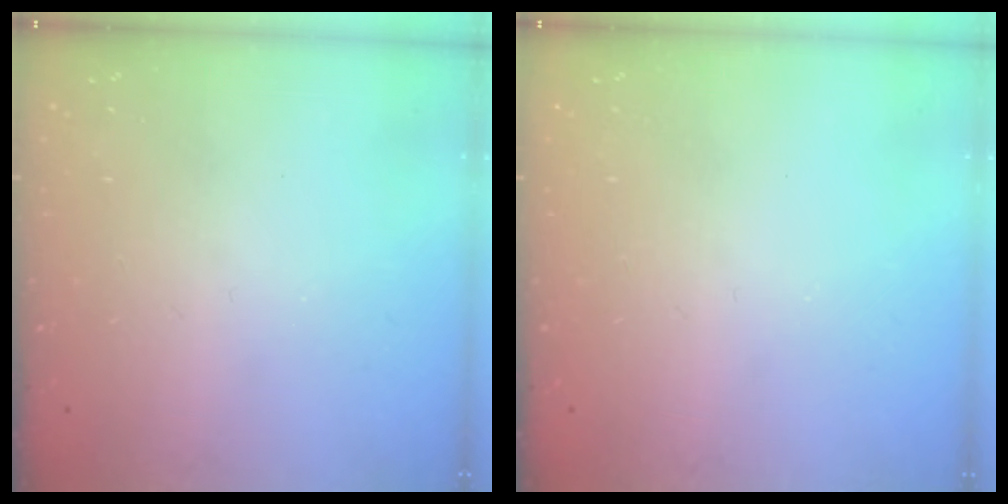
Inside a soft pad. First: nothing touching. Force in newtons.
{"total": 0.0}